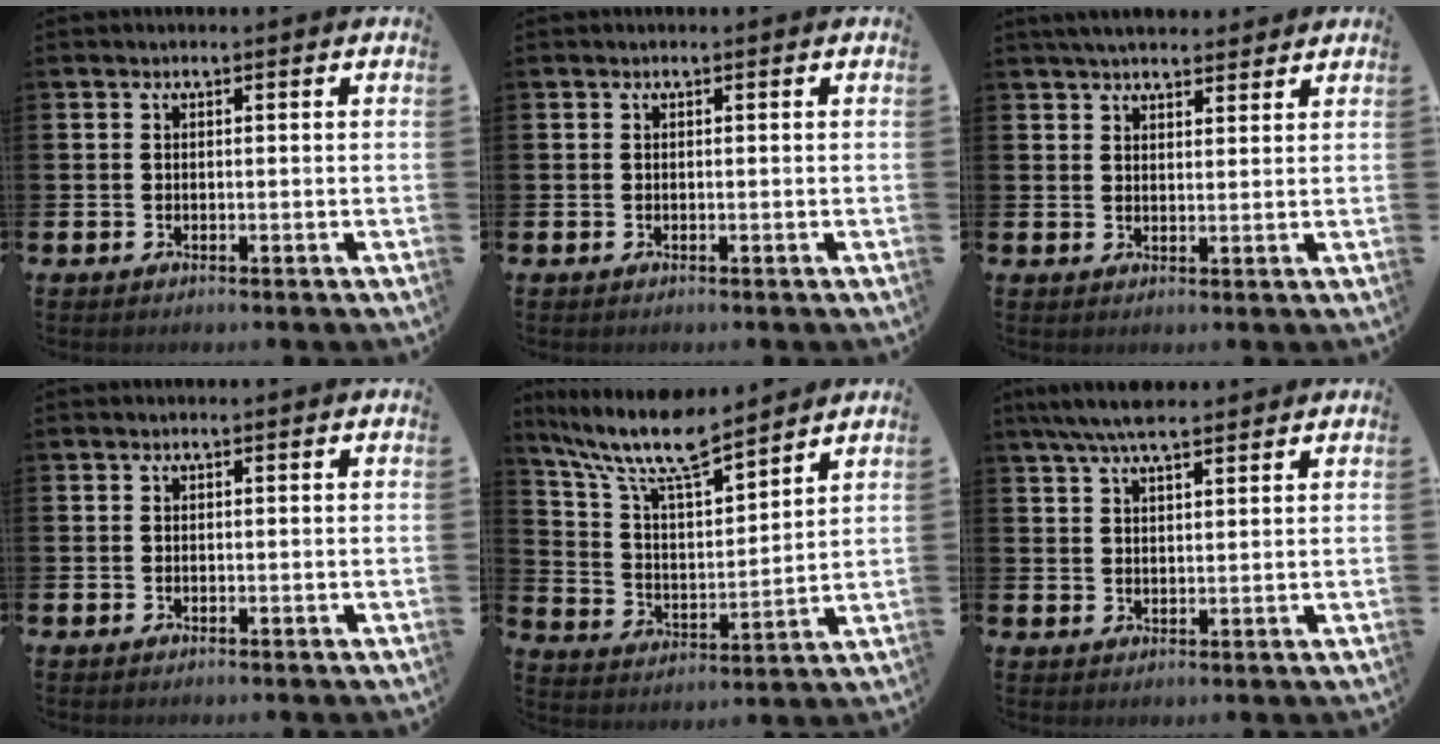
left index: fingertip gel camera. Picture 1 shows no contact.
{"total": 0.0}
{"total": 4.2, "force": [4.0, 1.0, 0.8], "torque": [-0.023, -0.012, 0.076]}
{"total": 0.0}
{"total": 10.8, "force": [9.5, 2.2, 4.7], "torque": [-0.135, -0.050, 0.167]}
{"total": 6.1, "force": [5.3, 1.4, 2.8], "torque": [-0.058, -0.015, 0.094]}